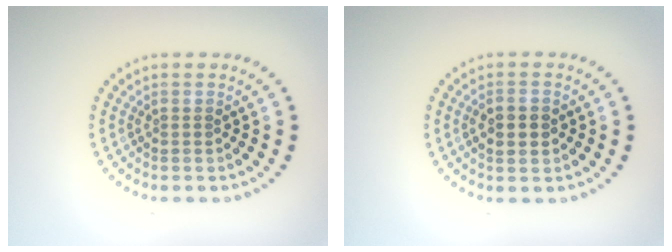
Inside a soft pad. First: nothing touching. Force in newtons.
{"total": 2.2, "press": 2.2, "slide": 0.2}